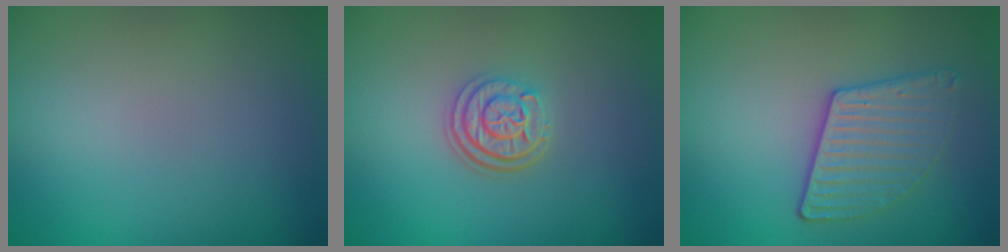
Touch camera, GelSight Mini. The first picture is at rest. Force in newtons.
{"total": 3.1, "press": 2.5, "slide": 1.8}
{"total": 3.0, "press": 2.9, "slide": 0.7}